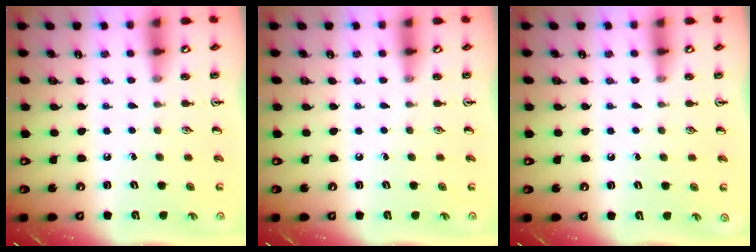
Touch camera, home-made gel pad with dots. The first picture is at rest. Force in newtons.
{"total": 0.0}
{"total": 0.0}